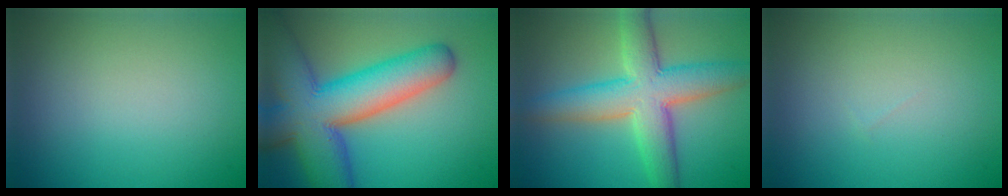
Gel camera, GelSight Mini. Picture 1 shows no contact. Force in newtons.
{"total": 12.6, "press": 12.6, "slide": 0.4}
{"total": 8.1, "press": 8.1, "slide": 0.4}
{"total": 0.0}